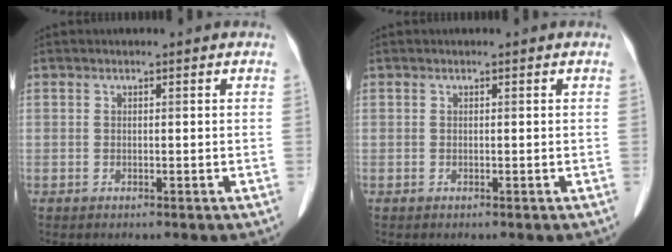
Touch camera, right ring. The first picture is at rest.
{"total": 0.0}